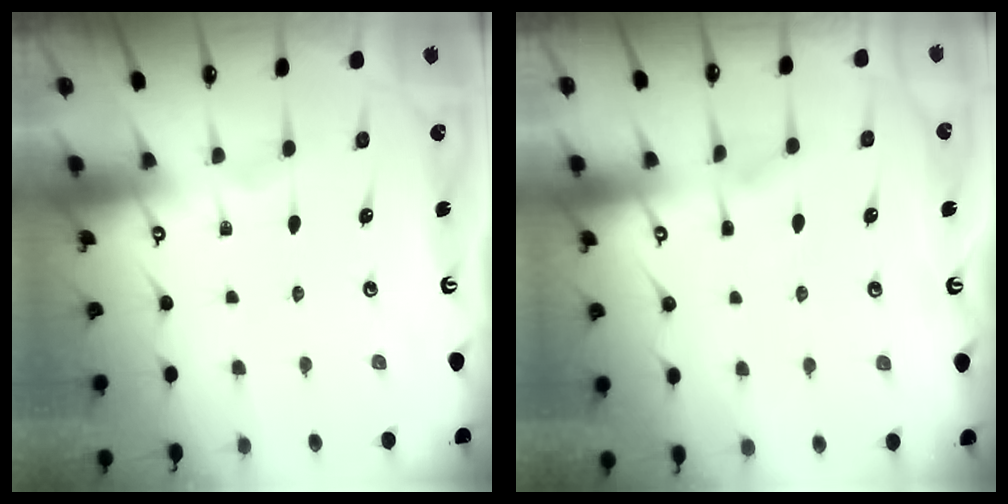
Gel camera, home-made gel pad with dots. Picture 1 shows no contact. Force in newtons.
{"total": 2.1, "press": 2.1, "slide": 0.4}